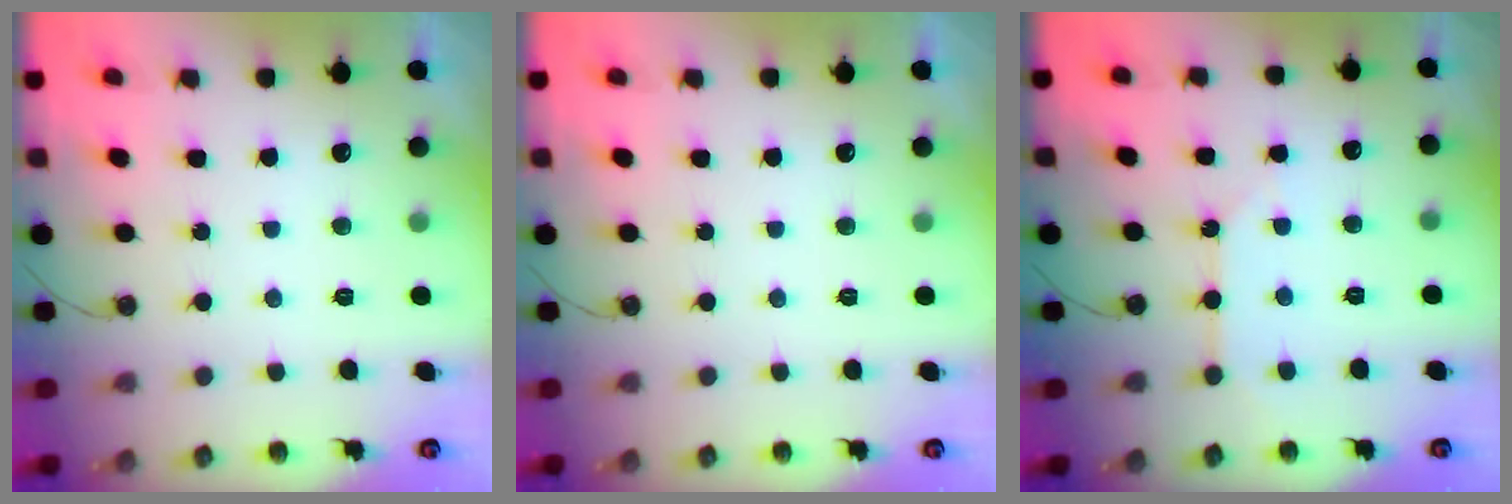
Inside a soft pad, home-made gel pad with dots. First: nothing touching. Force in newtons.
{"total": 0.0}
{"total": 2.7, "press": 2.7, "slide": 0.3}